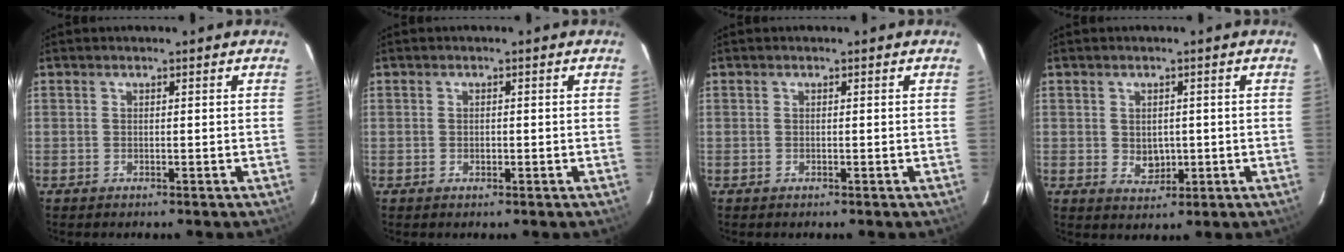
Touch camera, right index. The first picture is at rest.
{"total": 1.0, "force": [-0.3, 0.8, 0.5], "torque": [-0.007, 0.002, -0.005]}
{"total": 0.0}
{"total": 3.7, "force": [-0.2, 3.1, 2.0], "torque": [-0.032, -0.002, 0.002]}